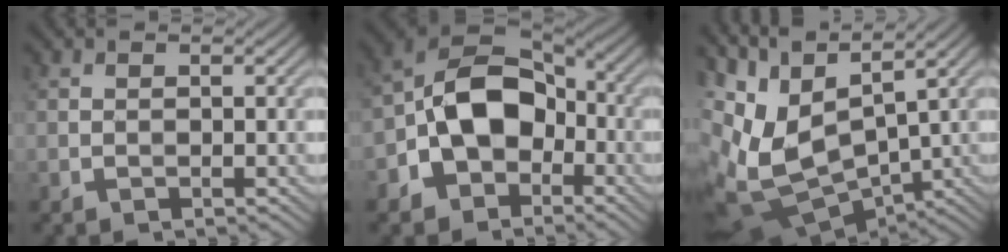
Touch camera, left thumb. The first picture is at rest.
{"total": 11.1, "force": [-3.2, 8.1, 6.8], "torque": [-0.122, 0.000, -0.079]}
{"total": 11.7, "force": [0.8, 6.2, 9.9], "torque": [-0.233, -0.012, 0.033]}